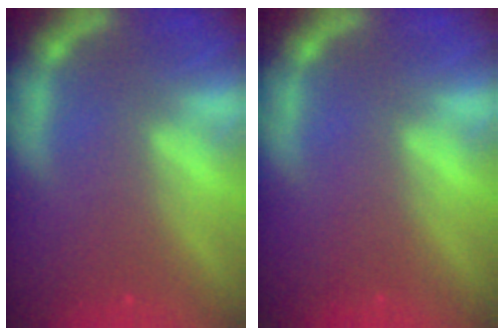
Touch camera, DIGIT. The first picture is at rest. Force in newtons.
{"total": 0.0}